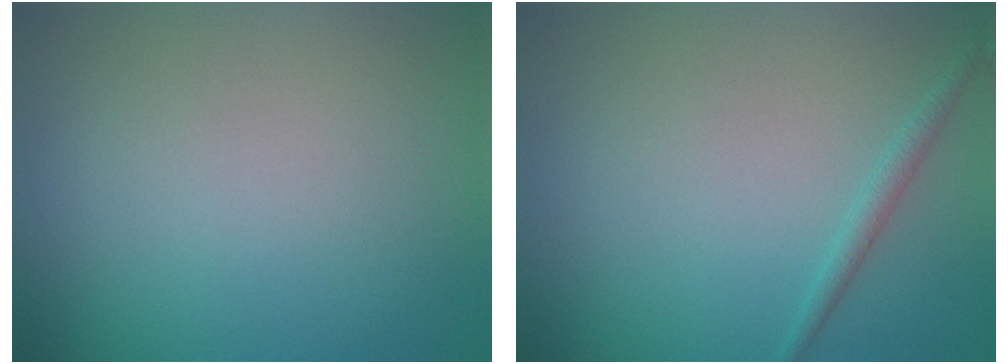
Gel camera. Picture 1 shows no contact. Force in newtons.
{"total": 1.1, "press": 1.1, "slide": 0.1}